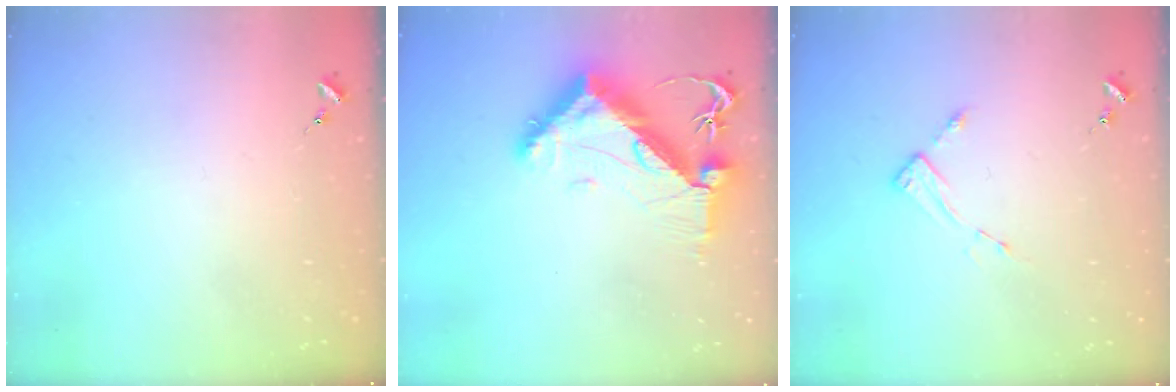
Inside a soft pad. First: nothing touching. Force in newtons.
{"total": 12.1, "press": 12.0, "slide": 1.7}
{"total": 3.0, "press": 3.0, "slide": 0.5}